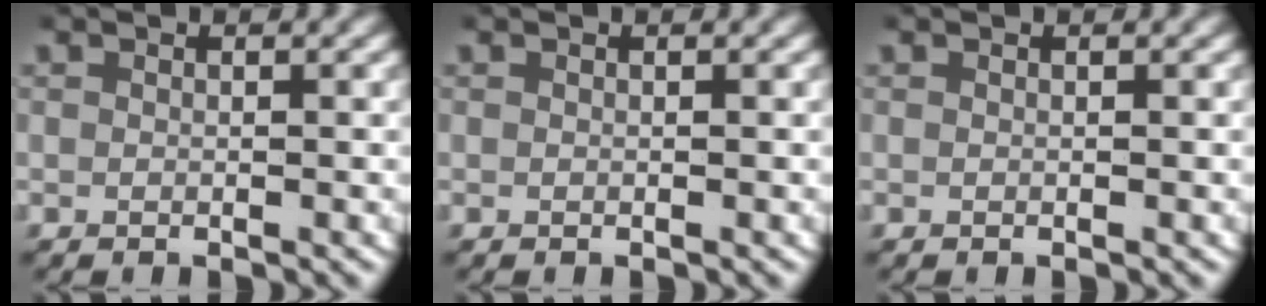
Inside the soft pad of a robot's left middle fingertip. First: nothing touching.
{"total": 0.0}
{"total": 0.0}